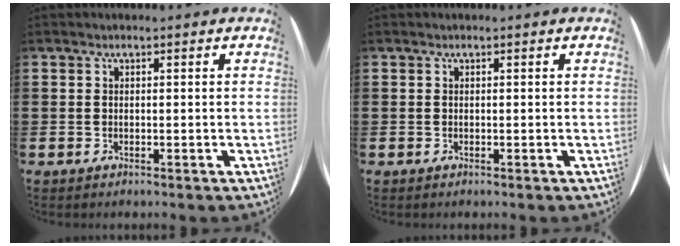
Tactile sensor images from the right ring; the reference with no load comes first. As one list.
[{"total": 0.0}]